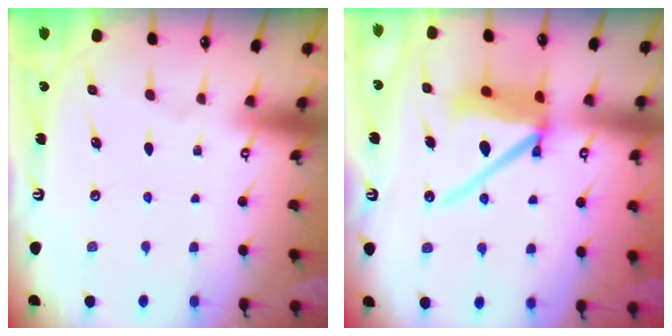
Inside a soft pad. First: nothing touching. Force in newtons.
{"total": 14.8, "press": 14.6, "slide": 2.2}